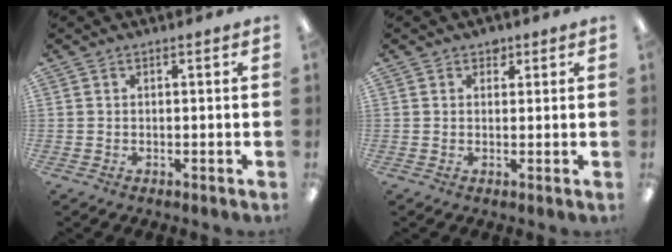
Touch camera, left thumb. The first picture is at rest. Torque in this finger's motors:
{"motor_torque": [0.13, -0.09, 0.42, 0.02, 0.00]}